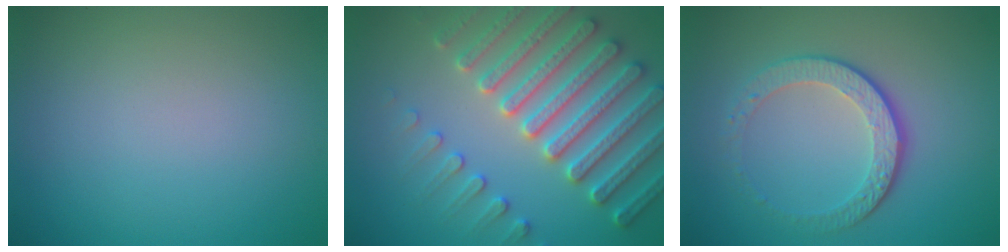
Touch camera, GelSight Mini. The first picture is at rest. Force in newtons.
{"total": 7.6, "press": 7.3, "slide": 1.9}
{"total": 4.3, "press": 3.1, "slide": 3.0}